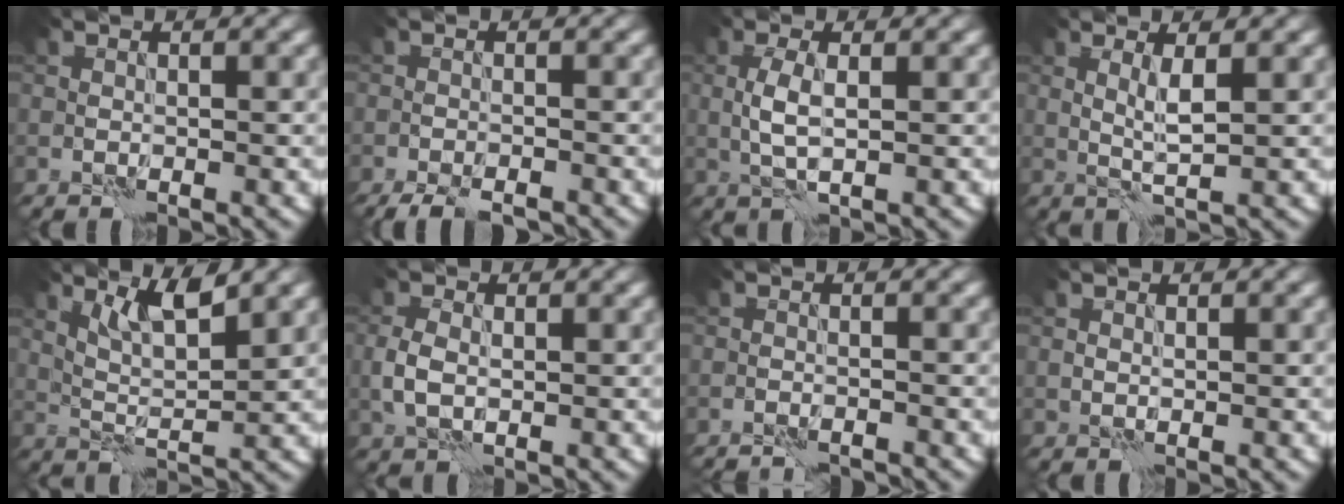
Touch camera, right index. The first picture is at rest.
{"total": 4.6, "force": [-4.0, 1.3, 2.0], "torque": [-0.033, -0.013, -0.063]}
{"total": 2.2, "force": [0.3, 0.5, 2.1], "torque": [-0.050, 0.003, 0.005]}
{"total": 1.8, "force": [0.8, -0.1, 1.6], "torque": [-0.033, -0.002, 0.016]}
{"total": 3.6, "force": [2.4, 0.4, 2.6], "torque": [-0.052, -0.006, 0.049]}
{"total": 2.6, "force": [-0.3, 1.7, 1.9], "torque": [-0.046, -0.001, -0.005]}
{"total": 2.8, "force": [-2.7, 0.2, 0.5], "torque": [-0.005, 0.004, -0.040]}
{"total": 0.0}